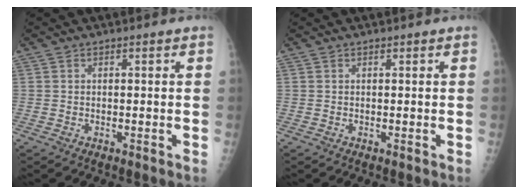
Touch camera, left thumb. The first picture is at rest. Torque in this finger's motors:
{"motor_torque": [-0.09, -0.09, 0.01, 0.01, 0.00]}